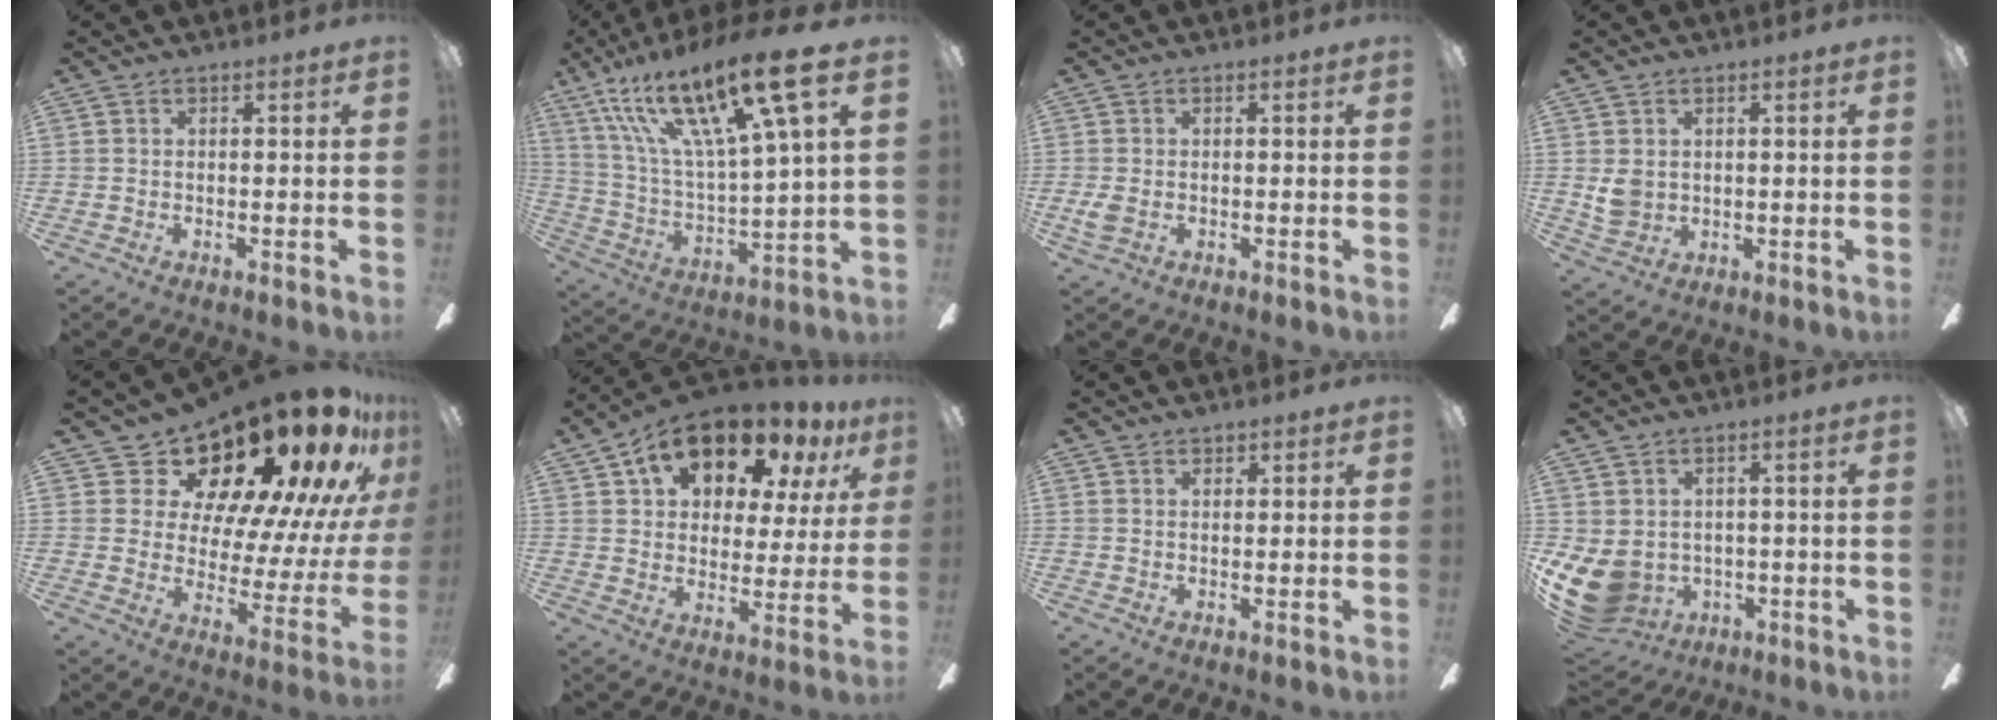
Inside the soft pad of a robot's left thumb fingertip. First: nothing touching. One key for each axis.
{"total": 24.1, "fx": 14.4, "fy": 5.4, "fz": 18.6, "tx": -0.363, "ty": -0.087, "tz": 0.229}
{"total": 2.9, "fx": -0.6, "fy": 2.0, "fz": 2.0, "tx": -0.047, "ty": 0.001, "tz": -0.012}
{"total": 4.7, "fx": 1.2, "fy": 4.0, "fz": 2.2, "tx": -0.029, "ty": 0.003, "tz": 0.025}
{"total": 22.2, "fx": 17.9, "fy": 8.2, "fz": 10.2, "tx": -0.145, "ty": -0.154, "tz": 0.309}
{"total": 14.8, "fx": 11.4, "fy": 7.1, "fz": 6.2, "tx": -0.112, "ty": -0.070, "tz": 0.203}
{"total": 1.5, "fx": 1.2, "fy": 0.8, "fz": 0.2, "tx": 0.004, "ty": -0.004, "tz": 0.022}
{"total": 9.0, "fx": -1.1, "fy": 7.7, "fz": 4.5, "tx": -0.130, "ty": -0.008, "tz": -0.016}